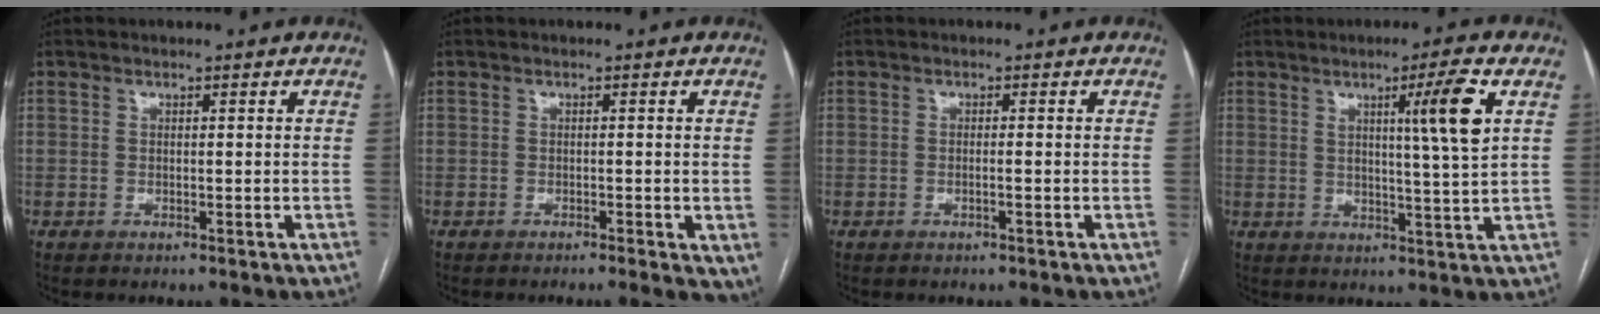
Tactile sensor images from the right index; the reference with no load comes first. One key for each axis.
{"total": 4.8, "fx": -2.7, "fy": 1.6, "fz": 3.7, "tx": -0.031, "ty": -0.011, "tz": -0.045}
{"total": 1.0, "fx": -0.4, "fy": -0.2, "fz": 0.8, "tx": -0.015, "ty": 0.001, "tz": -0.007}
{"total": 7.9, "fx": 2.9, "fy": -1.3, "fz": 7.3, "tx": -0.113, "ty": -0.007, "tz": 0.046}